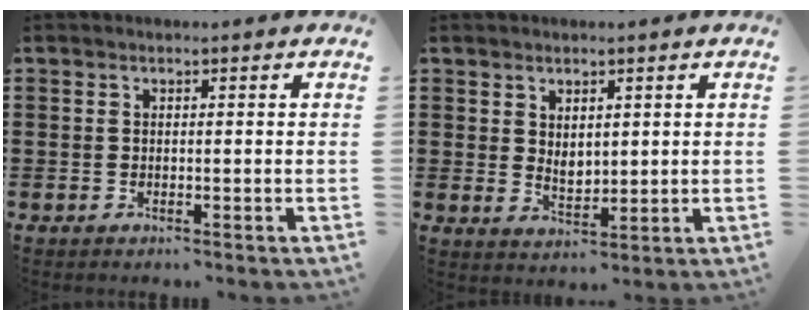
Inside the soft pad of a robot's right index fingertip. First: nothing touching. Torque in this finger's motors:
{"motor_torque": [0.32, 0.10, 0.24, 0.05]}